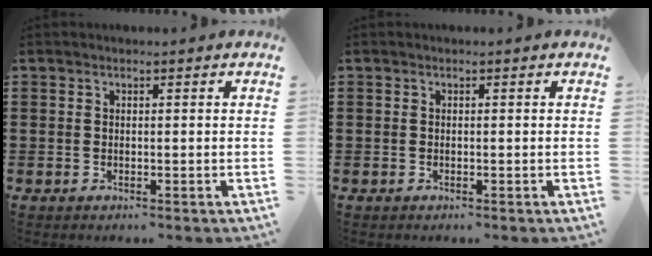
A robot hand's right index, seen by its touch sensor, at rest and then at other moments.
{"total": 0.0}